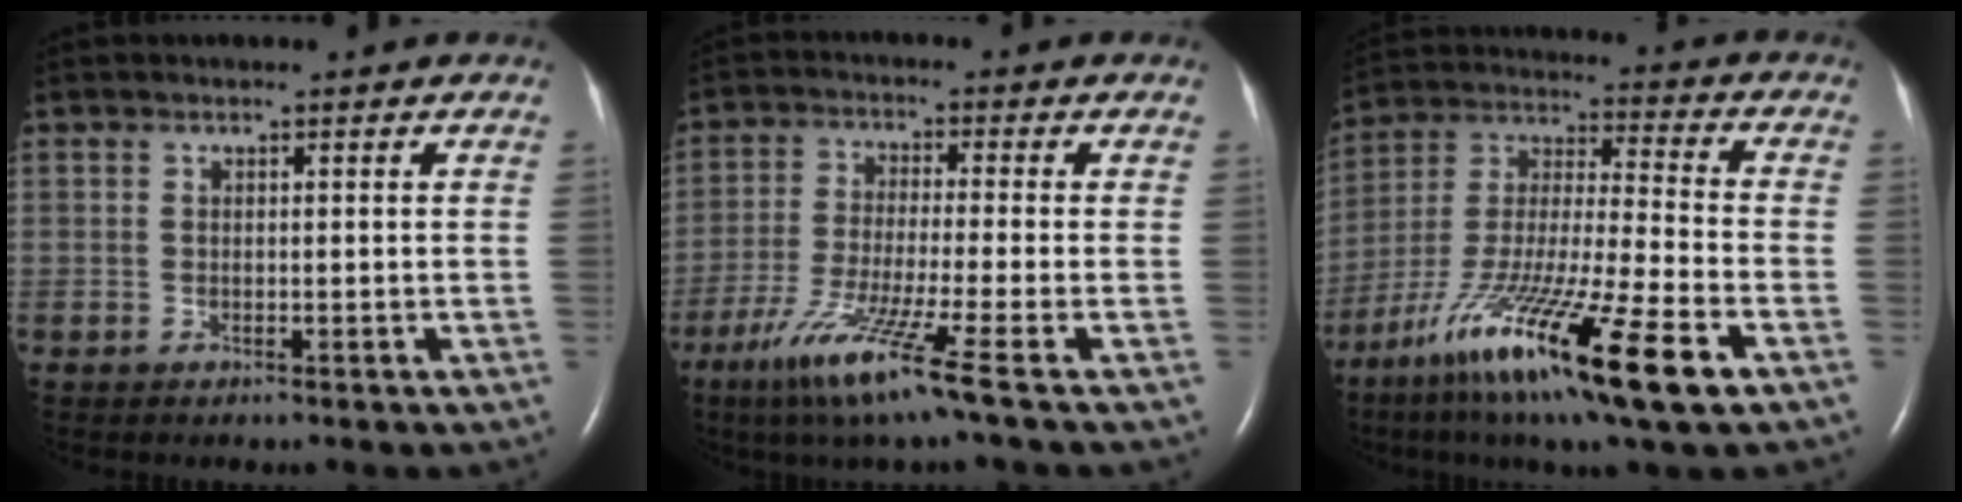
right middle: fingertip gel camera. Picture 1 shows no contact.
{"total": 10.2, "force": [-5.9, -1.6, 8.2], "torque": [-0.159, -0.039, -0.114]}
{"total": 22.7, "force": [-12.0, 1.8, 19.1], "torque": [-0.347, -0.053, -0.210]}